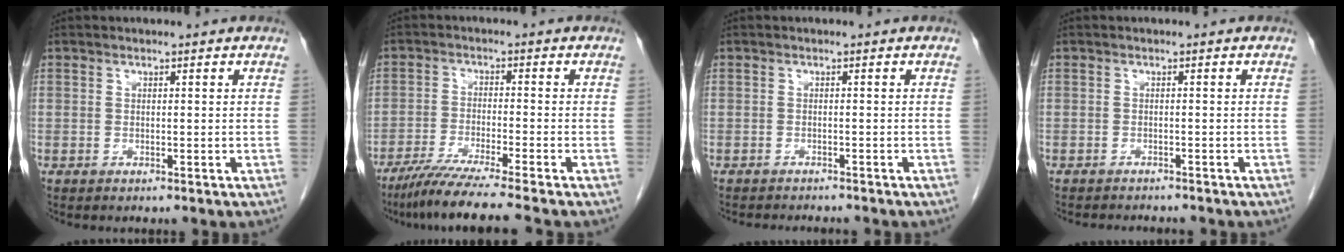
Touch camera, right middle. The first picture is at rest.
{"total": 9.3, "force": [-7.6, -1.6, 5.0], "torque": [-0.073, -0.034, -0.126]}
{"total": 5.0, "force": [-4.7, 0.8, 1.6], "torque": [-0.020, -0.008, -0.062]}
{"total": 4.6, "force": [-4.3, 0.8, 1.2], "torque": [-0.015, -0.007, -0.057]}